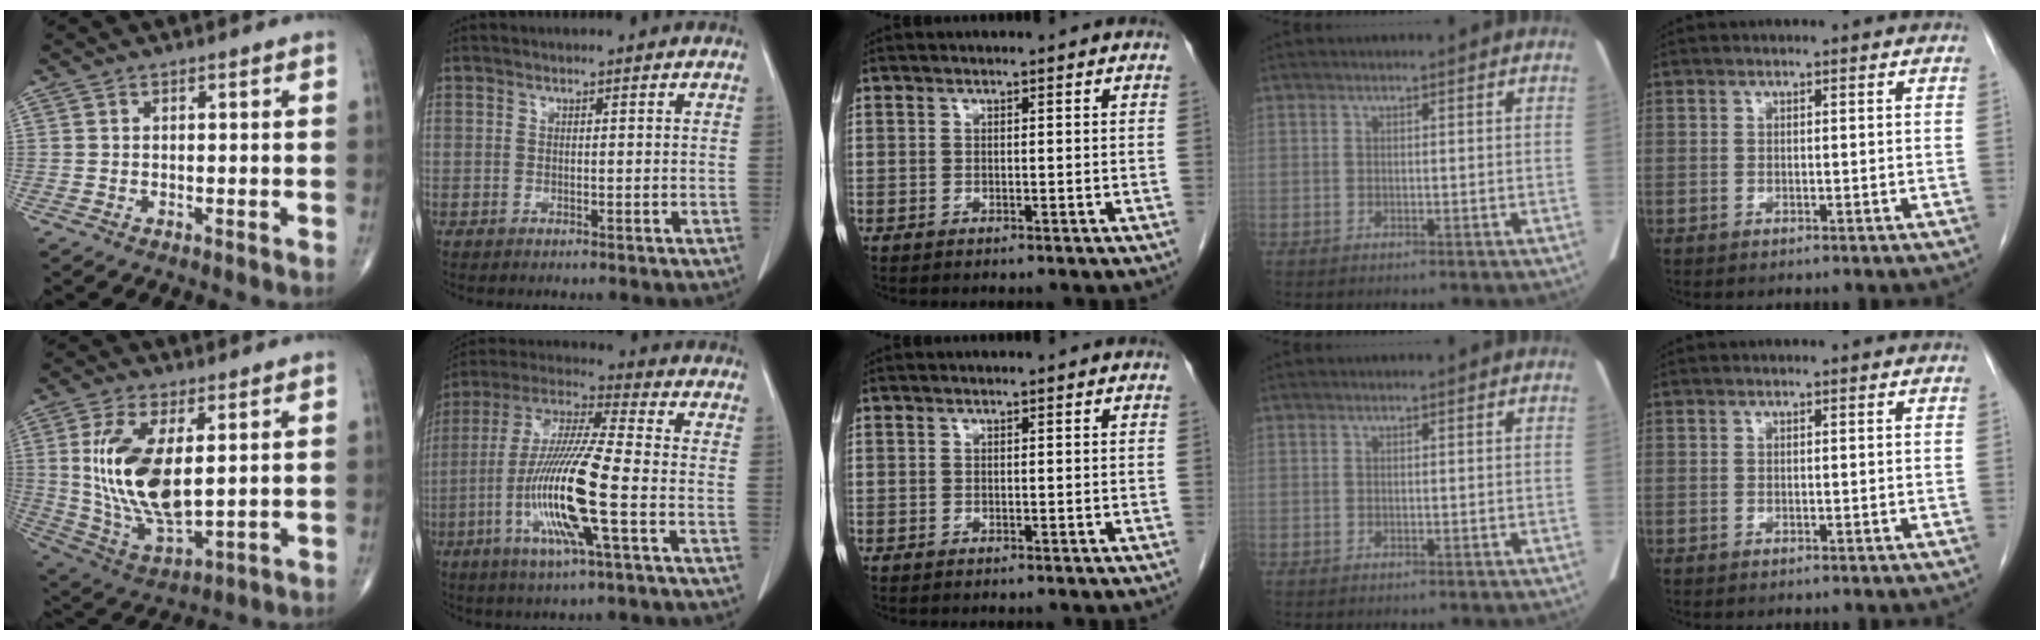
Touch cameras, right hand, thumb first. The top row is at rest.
{"thumb": {"total": 16.8, "force": [2.7, 7.7, 14.6], "torque": [-0.284, -0.022, 0.066]}, "index": {"total": 15.7, "force": [-4.2, 0.6, 15.1], "torque": [-0.309, -0.011, -0.083]}}